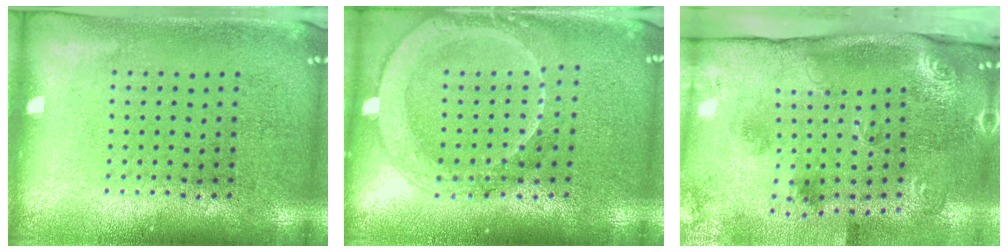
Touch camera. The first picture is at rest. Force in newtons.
{"total": 2.0, "press": 1.9, "slide": 0.8}
{"total": 3.2, "press": 2.1, "slide": 2.4}